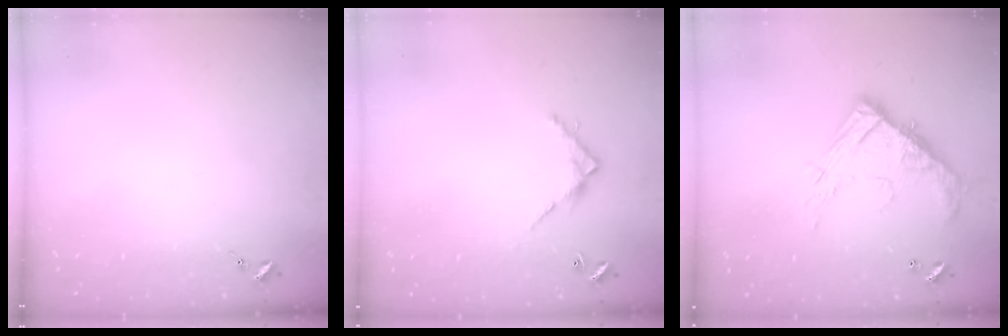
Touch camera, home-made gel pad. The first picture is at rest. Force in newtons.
{"total": 6.3, "press": 6.3, "slide": 0.5}
{"total": 17.2, "press": 17.2, "slide": 1.2}